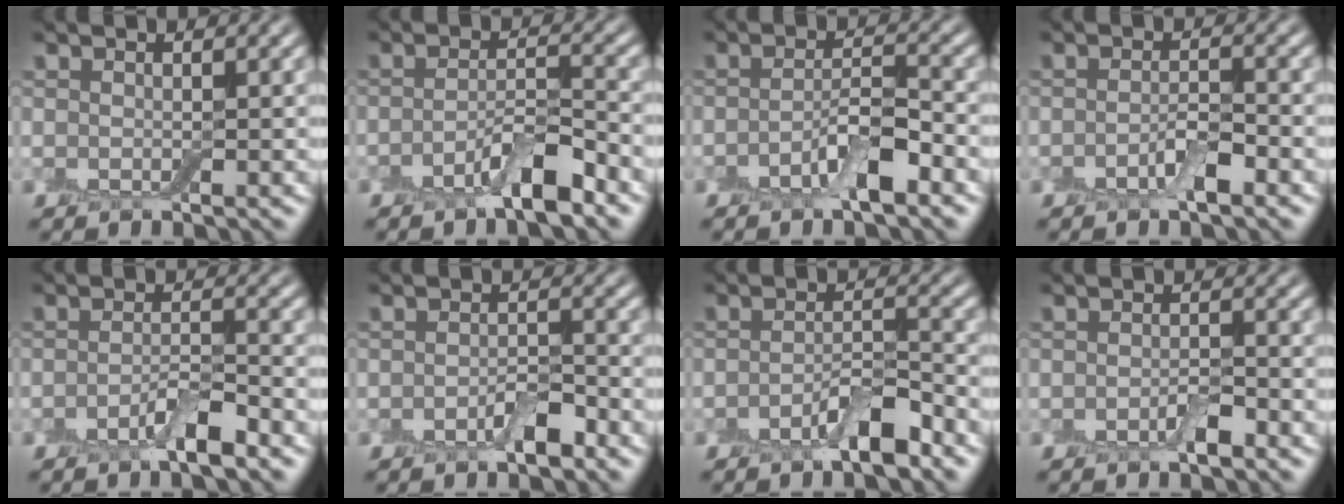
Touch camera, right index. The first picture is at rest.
{"total": 4.0, "force": [-2.5, 0.9, 3.0], "torque": [-0.051, 0.008, -0.051]}
{"total": 3.8, "force": [-2.0, 1.1, 3.0], "torque": [-0.055, 0.009, -0.041]}
{"total": 2.3, "force": [-1.1, 0.7, 1.8], "torque": [-0.033, 0.003, -0.022]}
{"total": 2.9, "force": [-1.6, 0.6, 2.3], "torque": [-0.039, 0.006, -0.034]}
{"total": 2.2, "force": [-1.2, 0.9, 1.7], "torque": [-0.028, 0.003, -0.020]}
{"total": 3.6, "force": [-2.2, 1.0, 2.7], "torque": [-0.046, 0.008, -0.041]}
{"total": 1.5, "force": [-0.8, 0.4, 1.2], "torque": [-0.022, 0.000, -0.015]}